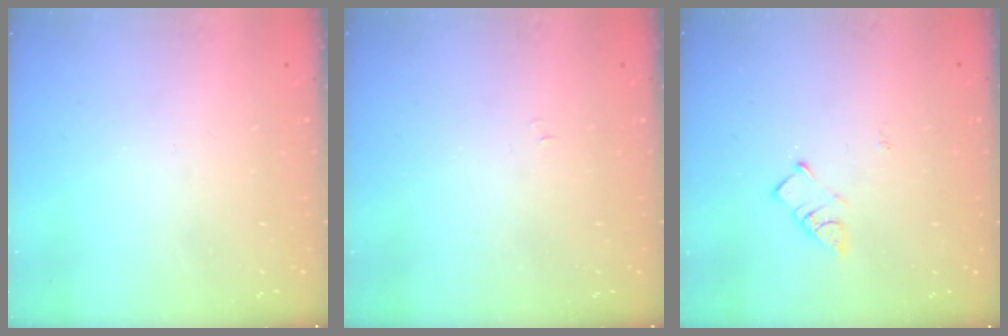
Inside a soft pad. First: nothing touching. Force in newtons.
{"total": 3.3, "press": 3.3, "slide": 0.5}
{"total": 3.5, "press": 3.5, "slide": 0.4}